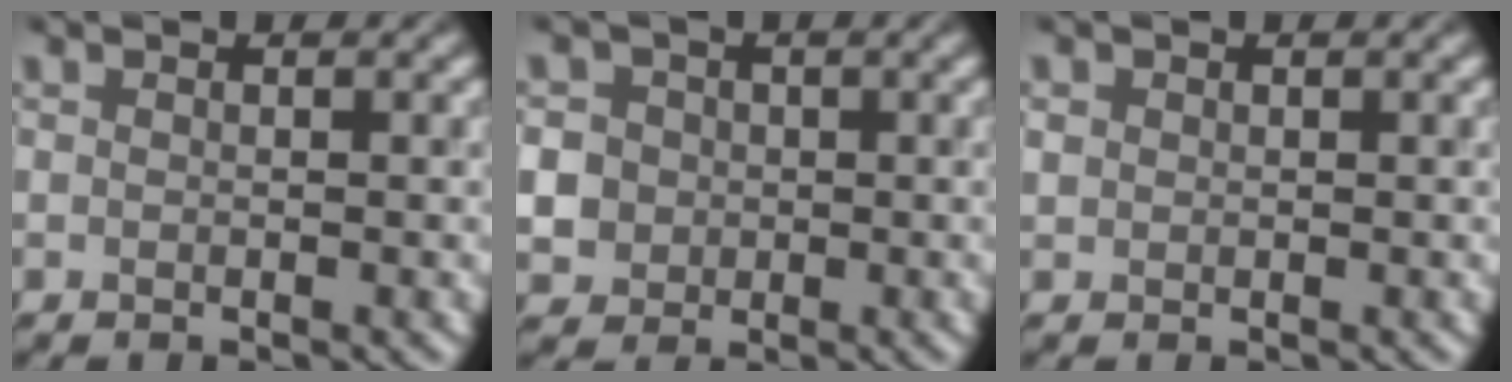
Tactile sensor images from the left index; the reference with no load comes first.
{"total": 6.4, "force": [-0.2, 6.0, 2.0], "torque": [-0.046, 0.016, -0.022]}
{"total": 0.8, "force": [0.3, 0.7, 0.1], "torque": [0.000, 0.000, 0.004]}